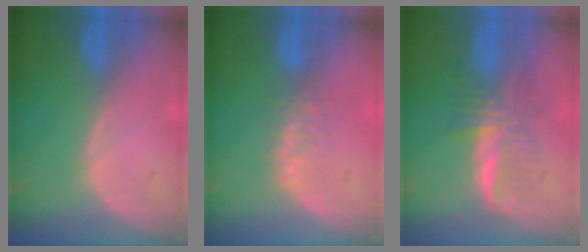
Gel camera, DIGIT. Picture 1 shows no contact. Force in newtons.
{"total": 2.7, "press": 2.7, "slide": 0.6}
{"total": 6.2, "press": 6.1, "slide": 0.8}